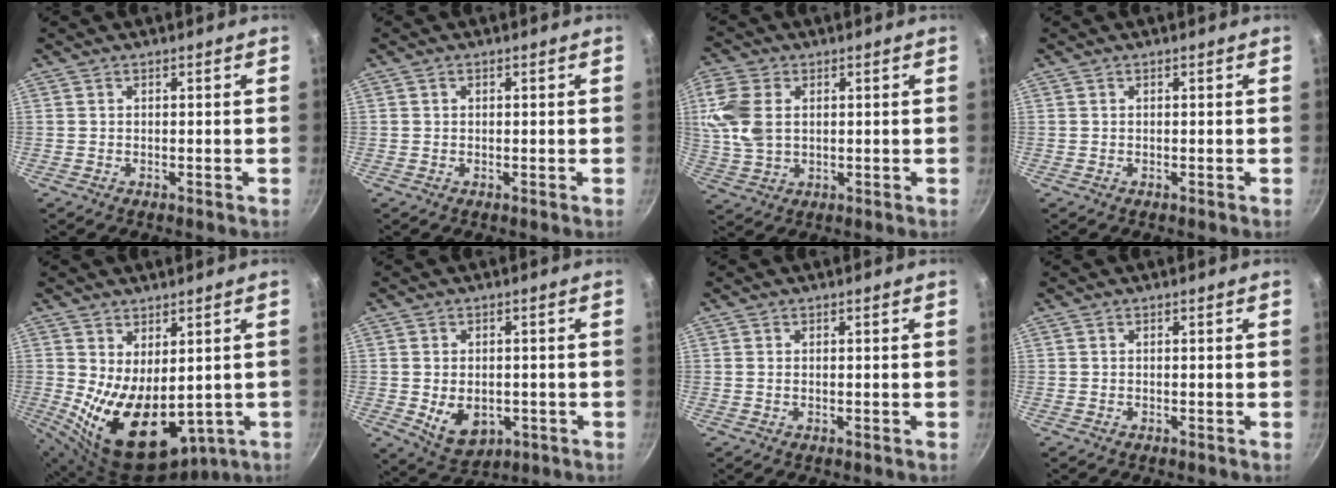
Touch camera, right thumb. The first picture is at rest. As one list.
[{"total": 0.6, "force": [0.2, 0.5, 0.3], "torque": [-0.003, 0.004, 0.003]}, {"total": 9.1, "force": [1.7, 6.1, 6.5], "torque": [-0.136, 0.003, 0.034]}, {"total": 0.0}, {"total": 15.4, "force": [-0.3, 9.2, 12.4], "torque": [-0.182, -0.035, 0.028]}, {"total": 8.0, "force": [-1.5, 5.7, 5.5], "torque": [-0.069, -0.008, -0.006]}, {"total": 0.0}, {"total": 0.0}]